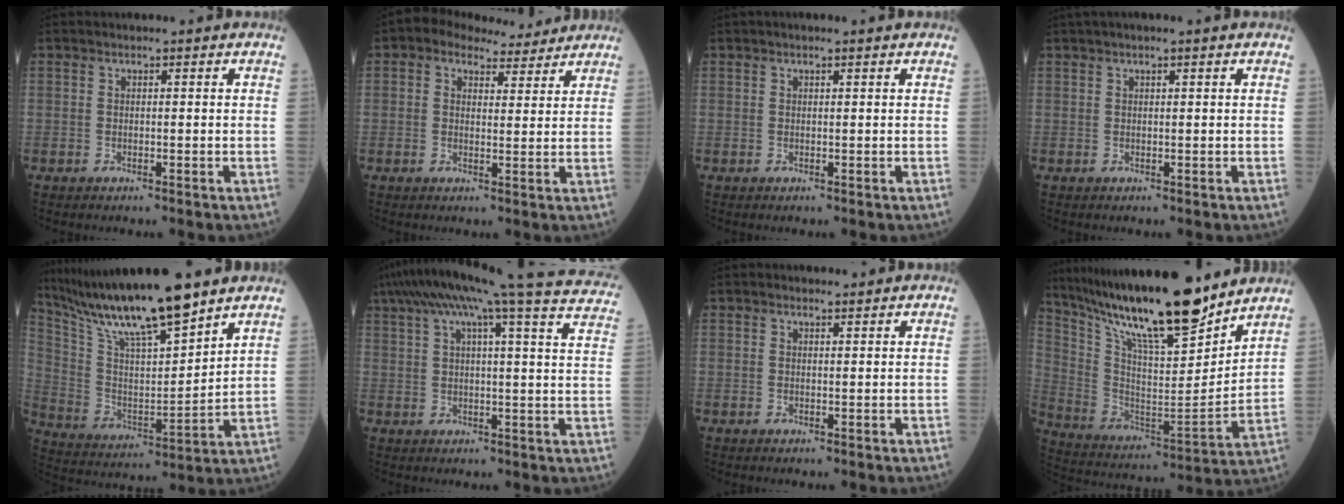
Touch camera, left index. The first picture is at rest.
{"total": 7.0, "force": [5.8, 3.3, 2.2], "torque": [-0.029, 0.022, 0.076]}
{"total": 1.0, "force": [0.7, 0.0, 0.7], "torque": [-0.013, 0.010, 0.012]}
{"total": 2.1, "force": [1.4, -0.2, 1.5], "torque": [-0.028, 0.020, 0.027]}
{"total": 17.5, "force": [14.5, 0.9, 9.9], "torque": [-0.186, 0.004, 0.271]}
{"total": 27.6, "force": [23.5, 0.9, 14.3], "torque": [-0.237, -0.008, 0.288]}
{"total": 0.7, "force": [0.7, 0.1, 0.0], "torque": [-0.006, -0.003, 0.009]}
{"total": 23.2, "force": [18.8, 3.0, 13.2], "torque": [-0.238, -0.013, 0.326]}